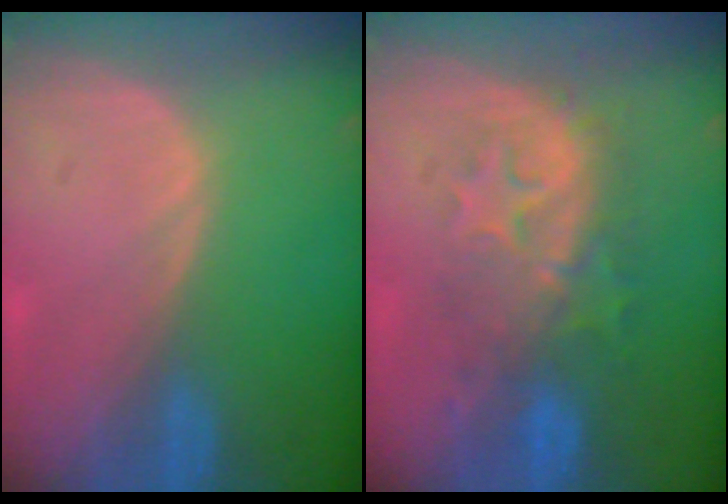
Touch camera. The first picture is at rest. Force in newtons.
{"total": 8.2, "press": 8.2, "slide": 0.8}